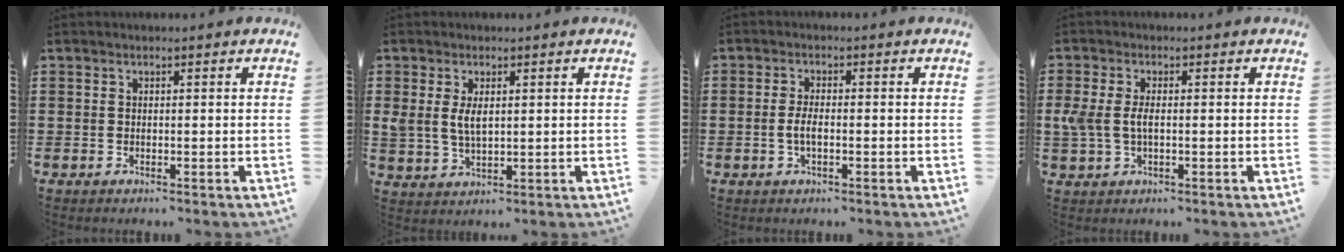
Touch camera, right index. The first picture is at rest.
{"total": 4.0, "force": [0.9, 1.9, 3.3], "torque": [-0.078, 0.002, 0.014]}
{"total": 2.6, "force": [-0.6, 0.8, 2.4], "torque": [-0.059, -0.004, -0.016]}
{"total": 3.8, "force": [0.0, 2.0, 3.2], "torque": [-0.094, -0.005, -0.011]}